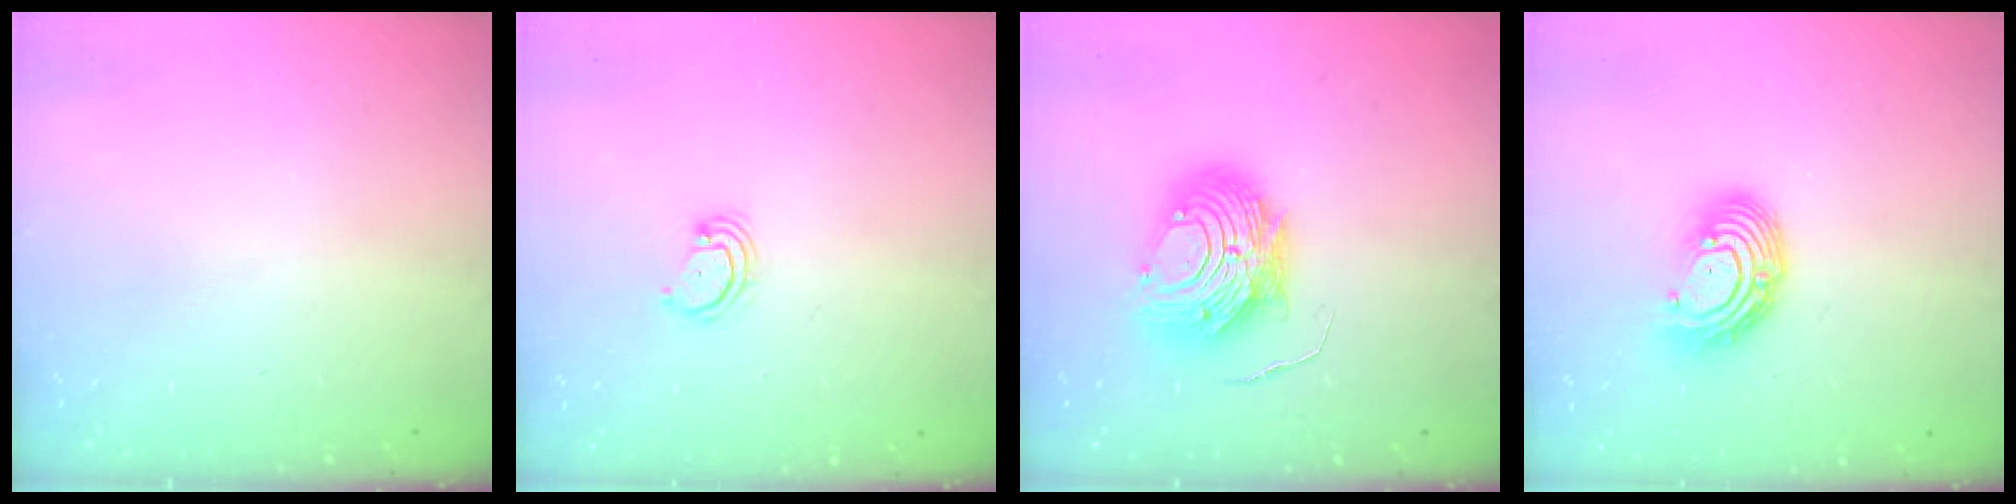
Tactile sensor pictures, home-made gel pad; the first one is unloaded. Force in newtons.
{"total": 2.9, "press": 2.8, "slide": 0.4}
{"total": 10.5, "press": 10.5, "slide": 1.0}
{"total": 10.7, "press": 10.6, "slide": 0.9}